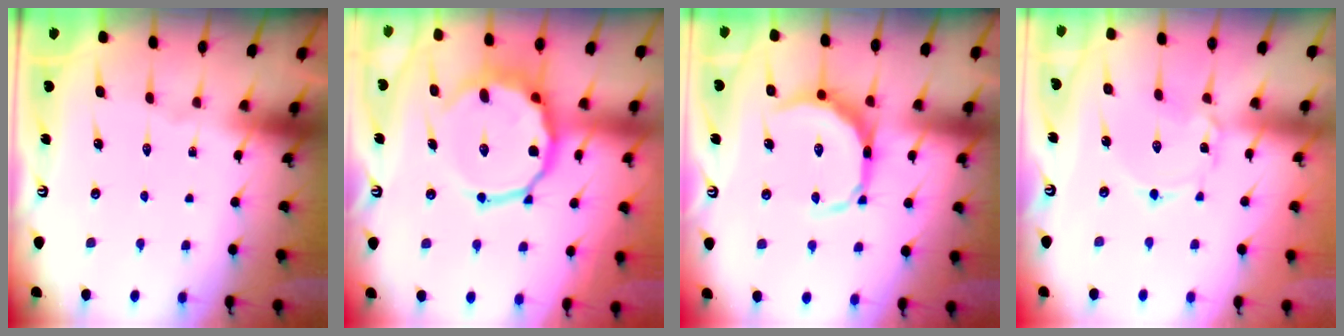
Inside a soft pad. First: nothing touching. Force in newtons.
{"total": 13.9, "press": 13.6, "slide": 2.9}
{"total": 11.4, "press": 11.4, "slide": 0.3}
{"total": 2.2, "press": 2.2, "slide": 0.2}